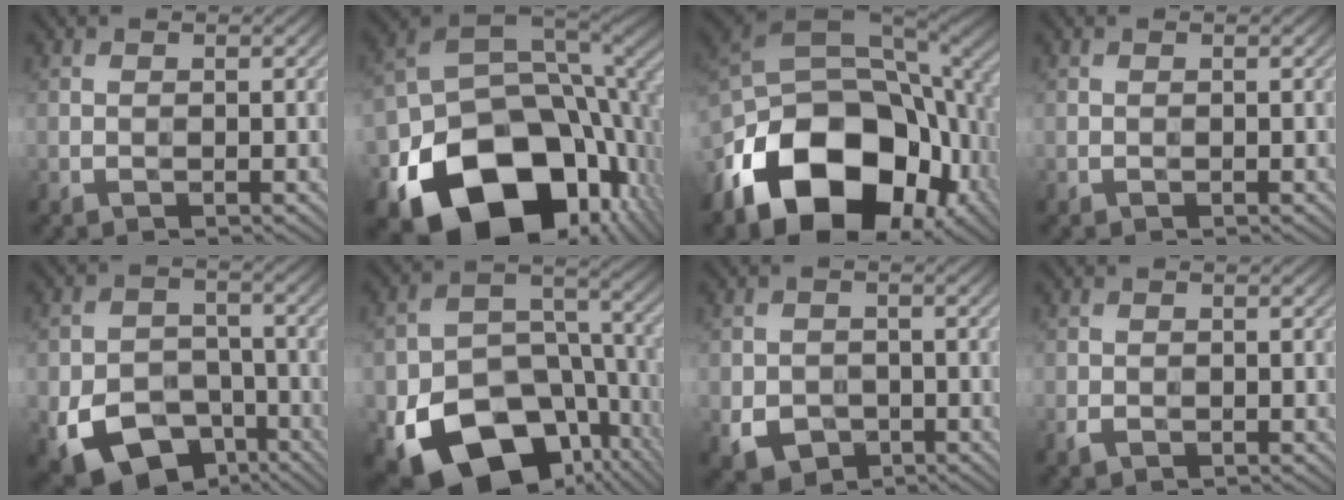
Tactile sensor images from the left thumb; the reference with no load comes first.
{"total": 21.2, "force": [-8.4, 14.2, 13.4], "torque": [-0.270, -0.055, -0.117]}
{"total": 20.6, "force": [-6.9, 13.0, 14.4], "torque": [-0.272, -0.025, -0.108]}
{"total": 0.0}
{"total": 11.5, "force": [-6.0, 7.6, 6.2], "torque": [-0.126, -0.028, -0.107]}
{"total": 20.2, "force": [-9.2, 13.8, 11.5], "torque": [-0.217, -0.046, -0.117]}
{"total": 4.2, "force": [-1.9, 3.2, 1.9], "torque": [-0.040, -0.014, -0.035]}
{"total": 1.1, "force": [-0.6, 0.7, 0.6], "torque": [-0.012, -0.003, -0.013]}